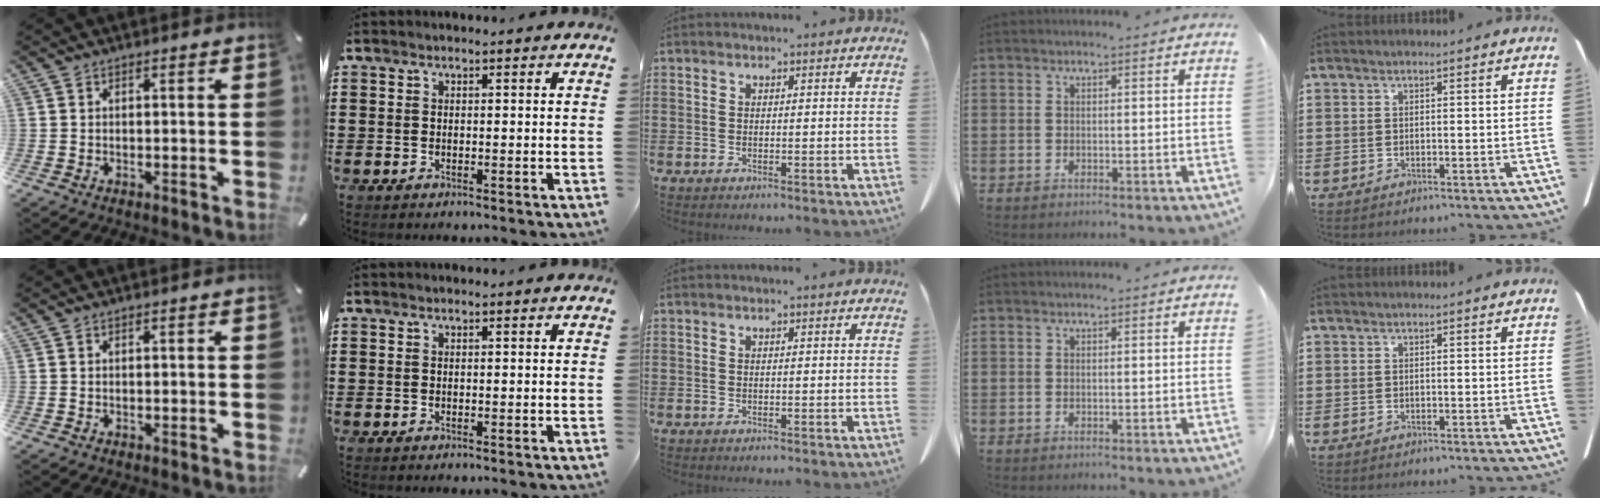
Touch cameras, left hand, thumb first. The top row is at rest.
{}